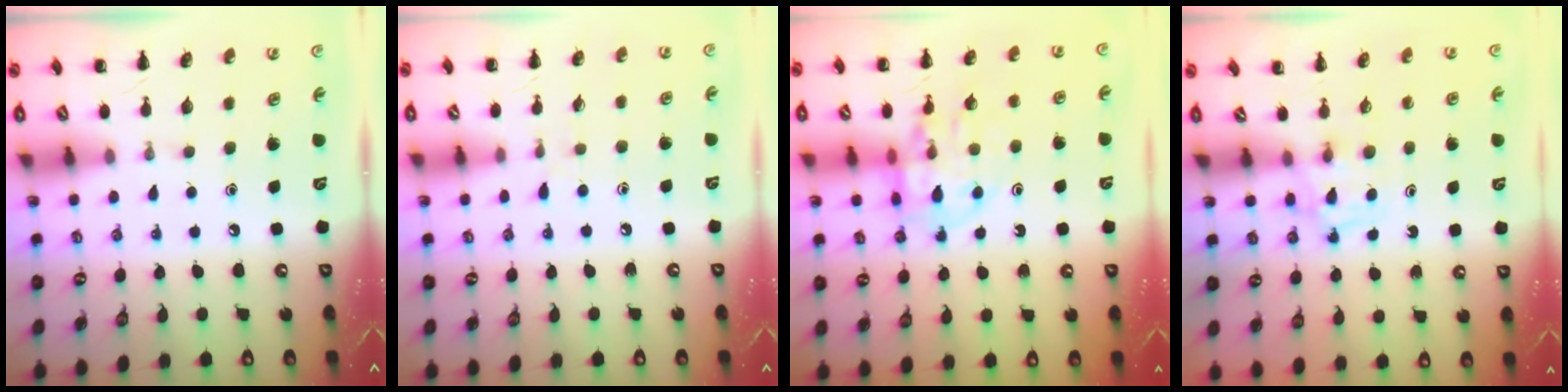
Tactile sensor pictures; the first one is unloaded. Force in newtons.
{"total": 3.8, "press": 3.4, "slide": 1.5}
{"total": 11.0, "press": 10.9, "slide": 1.8}
{"total": 3.9, "press": 3.6, "slide": 1.4}